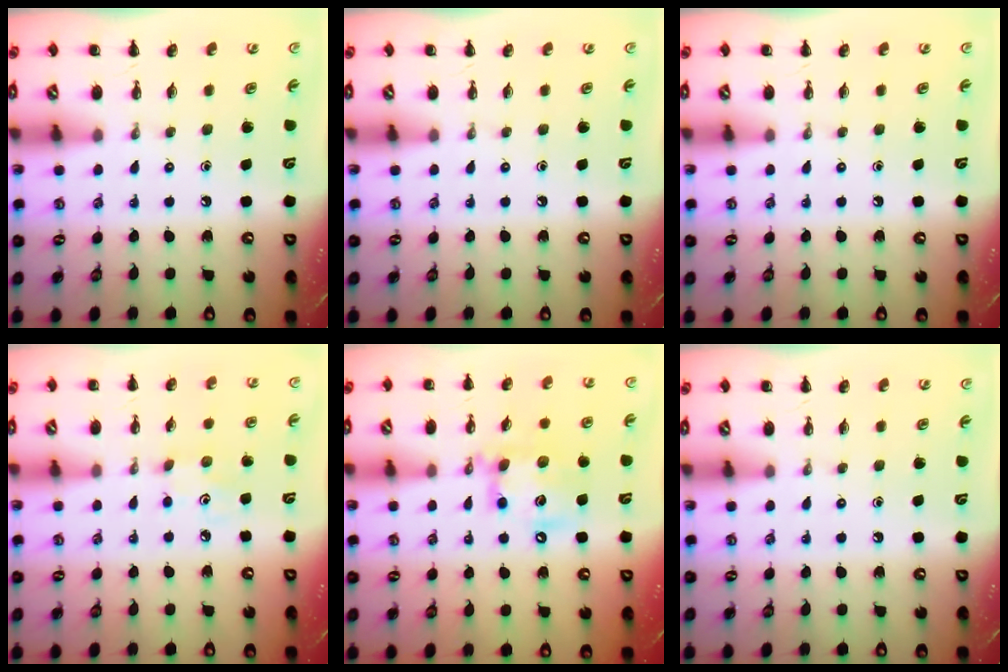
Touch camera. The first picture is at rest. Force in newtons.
{"total": 0.0}
{"total": 0.0}
{"total": 2.5, "press": 2.4, "slide": 0.7}
{"total": 14.6, "press": 14.4, "slide": 2.5}
{"total": 0.0}